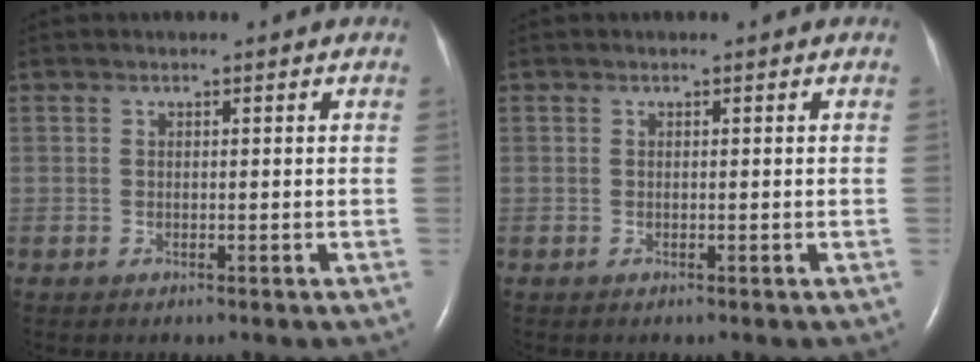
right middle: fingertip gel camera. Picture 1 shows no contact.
{"total": 0.0}